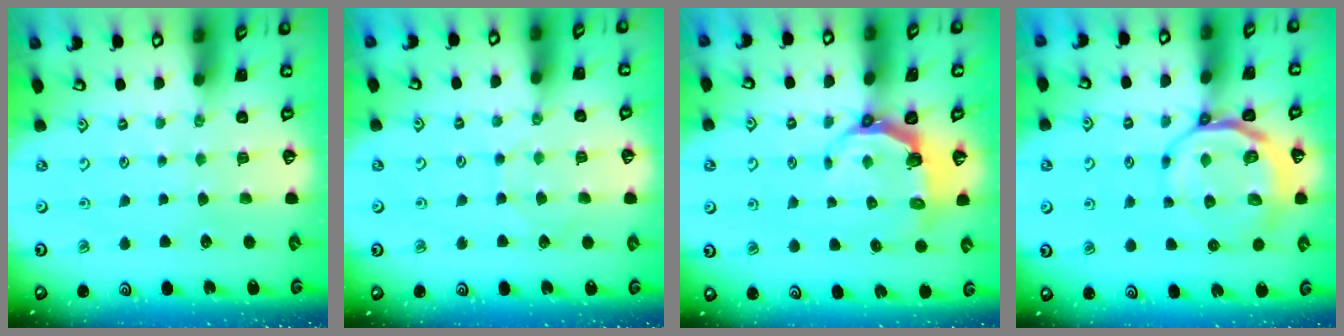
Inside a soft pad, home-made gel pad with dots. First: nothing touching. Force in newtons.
{"total": 5.1, "press": 5.1, "slide": 0.5}
{"total": 5.7, "press": 4.3, "slide": 3.8}
{"total": 9.7, "press": 9.5, "slide": 2.3}